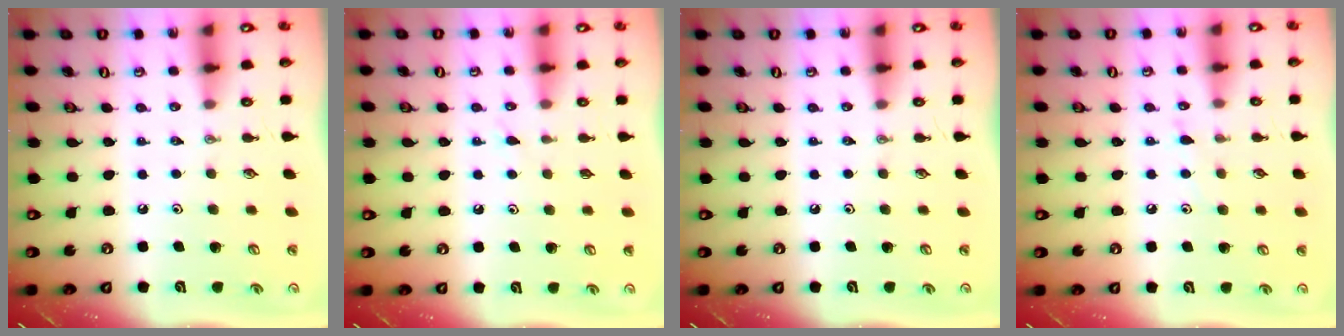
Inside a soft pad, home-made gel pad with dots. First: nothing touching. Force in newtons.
{"total": 6.5, "press": 6.5, "slide": 0.6}
{"total": 0.0}
{"total": 5.3, "press": 5.2, "slide": 0.7}